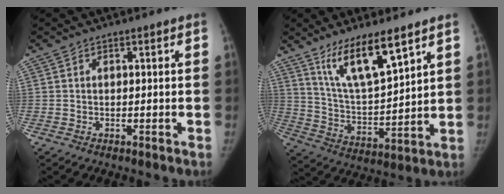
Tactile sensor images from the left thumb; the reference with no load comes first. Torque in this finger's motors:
{"motor_torque": [0.09, 0.11, 1.27, -1.04, 0.12]}